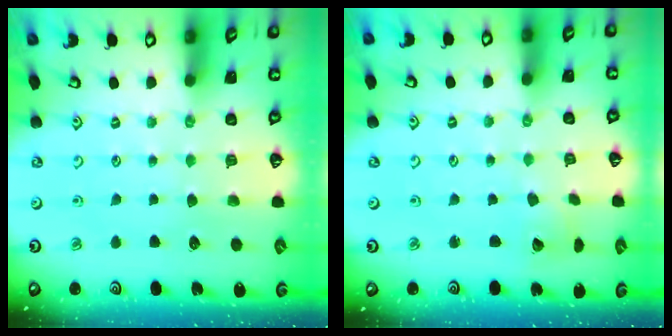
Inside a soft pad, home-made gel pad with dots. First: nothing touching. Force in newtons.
{"total": 2.6, "press": 2.6, "slide": 0.3}